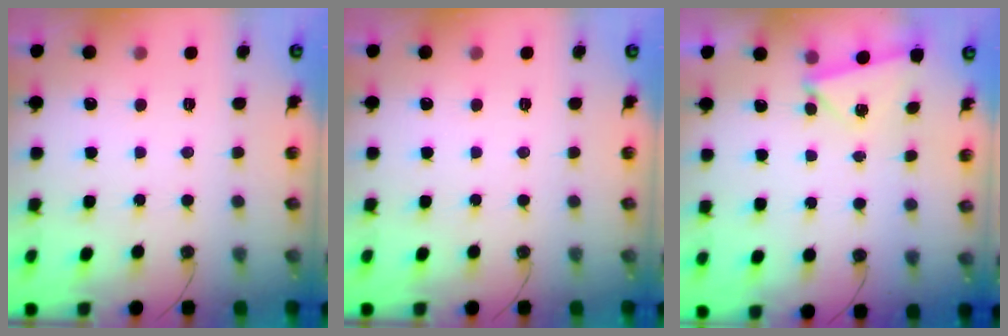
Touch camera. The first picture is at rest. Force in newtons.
{"total": 0.0}
{"total": 2.6, "press": 1.9, "slide": 1.8}